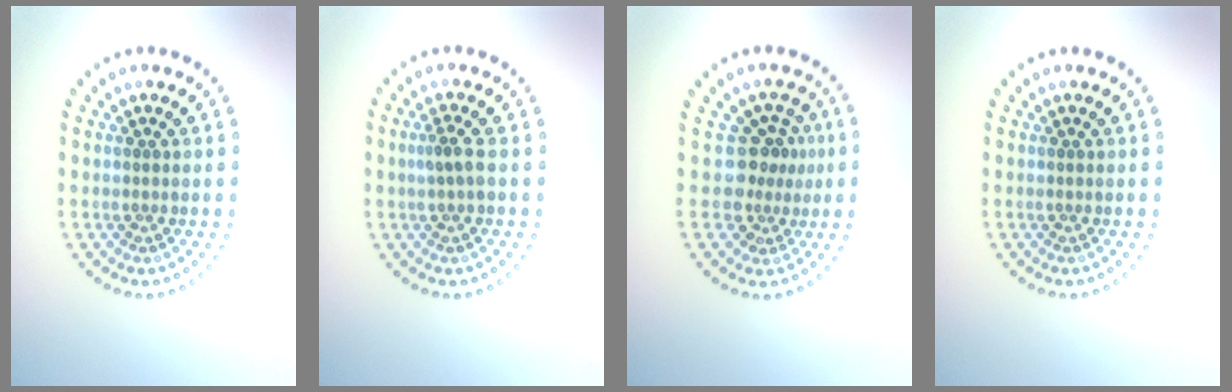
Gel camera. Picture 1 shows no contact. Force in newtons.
{"total": 1.4, "press": 1.2, "slide": 0.6}
{"total": 3.1, "press": 2.2, "slide": 2.3}
{"total": 0.0}